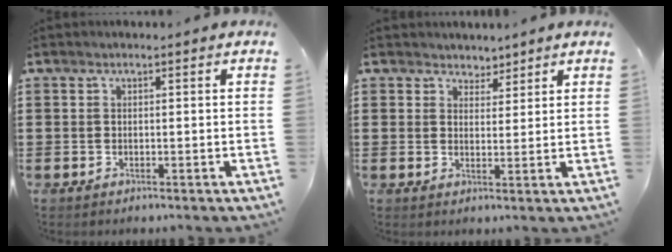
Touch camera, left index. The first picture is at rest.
{"total": 2.5, "force": [2.1, 1.2, -0.3], "torque": [-0.005, 0.004, 0.040]}